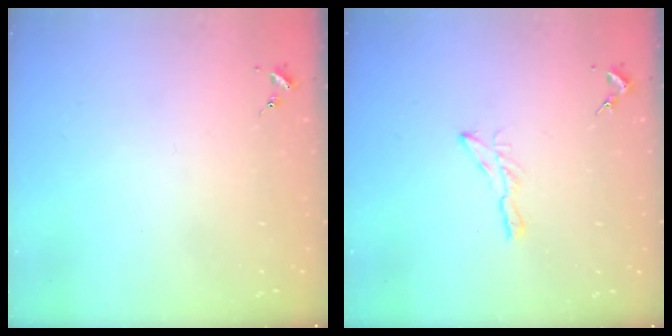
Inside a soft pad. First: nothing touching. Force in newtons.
{"total": 5.8, "press": 5.8, "slide": 0.4}